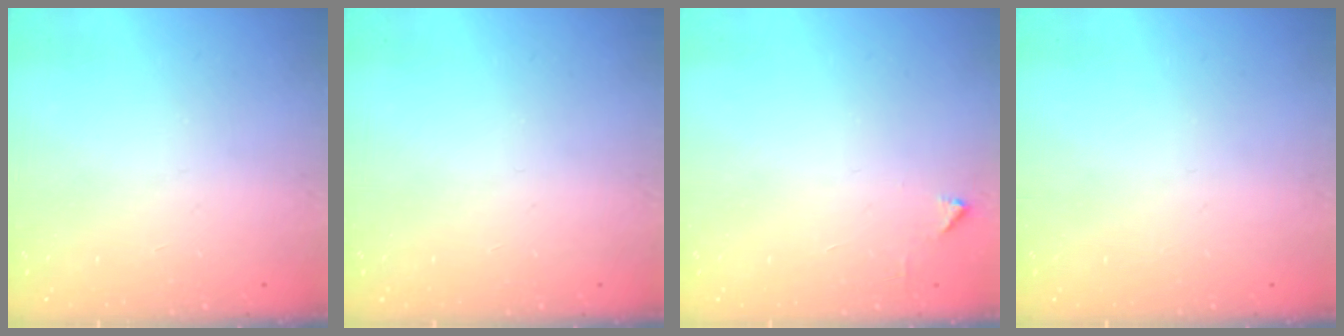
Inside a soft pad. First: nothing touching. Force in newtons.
{"total": 0.0}
{"total": 2.1, "press": 2.1, "slide": 0.3}
{"total": 0.0}